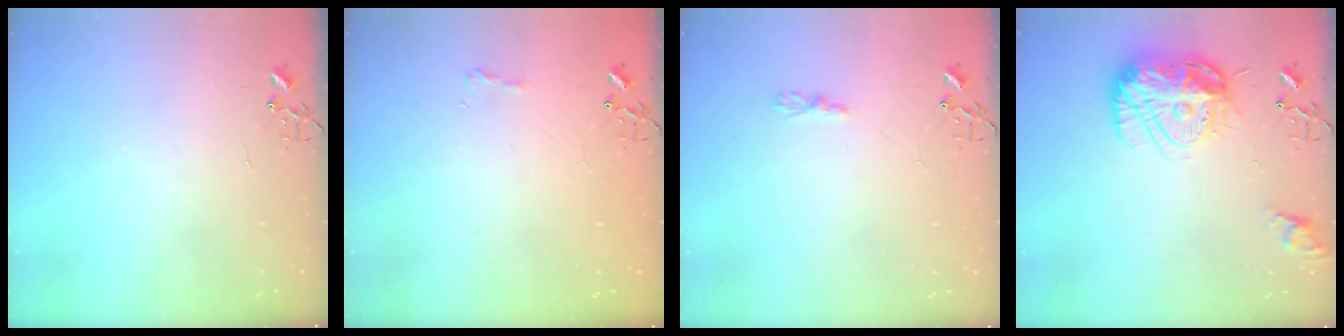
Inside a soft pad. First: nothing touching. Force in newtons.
{"total": 6.0, "press": 6.0, "slide": 0.6}
{"total": 2.9, "press": 2.9, "slide": 0.4}
{"total": 15.6, "press": 15.5, "slide": 1.4}